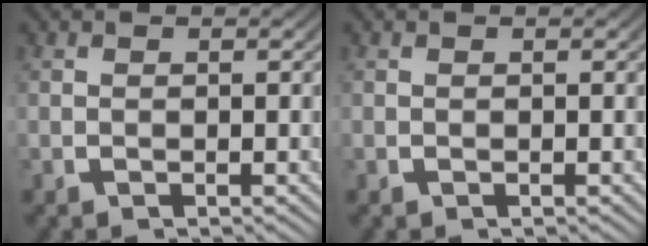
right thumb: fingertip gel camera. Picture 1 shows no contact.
{"total": 0.0}